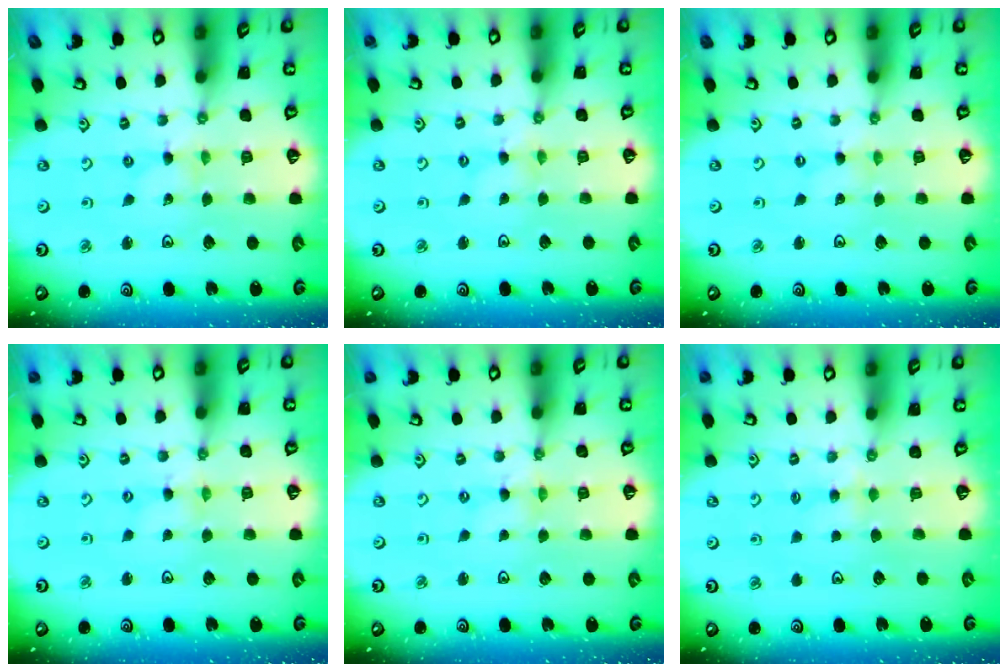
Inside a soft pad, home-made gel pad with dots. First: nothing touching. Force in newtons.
{"total": 0.0}
{"total": 0.0}
{"total": 1.7, "press": 1.7, "slide": 0.2}
{"total": 0.0}
{"total": 3.4, "press": 3.4, "slide": 0.7}